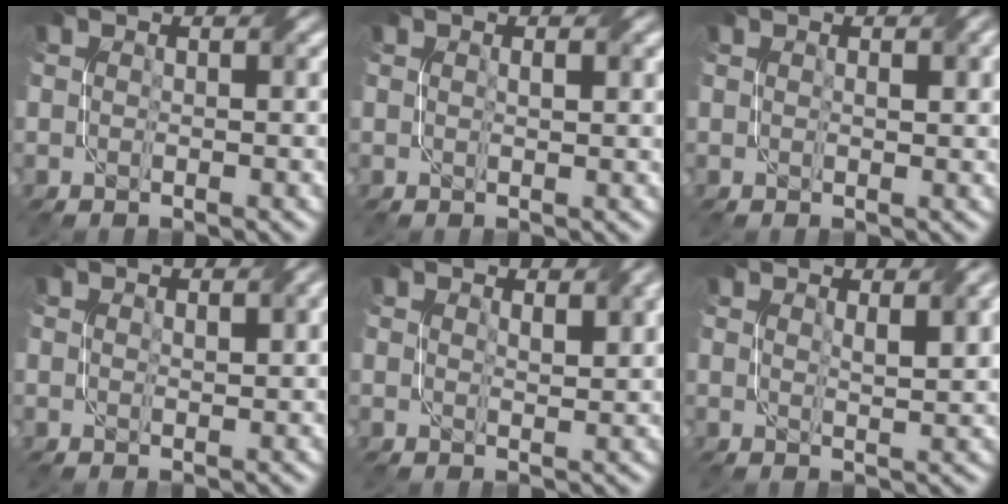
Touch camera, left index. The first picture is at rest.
{"total": 0.7, "force": [0.2, 0.1, 0.7], "torque": [-0.012, -0.001, 0.005]}
{"total": 1.5, "force": [0.4, 0.4, 1.4], "torque": [-0.017, 0.000, 0.011]}
{"total": 1.7, "force": [0.9, 0.4, 1.3], "torque": [-0.017, -0.001, 0.018]}
{"total": 2.6, "force": [1.6, 0.7, 1.9], "torque": [-0.029, -0.003, 0.029]}
{"total": 3.8, "force": [1.8, 1.0, 3.2], "torque": [-0.039, 0.000, 0.028]}